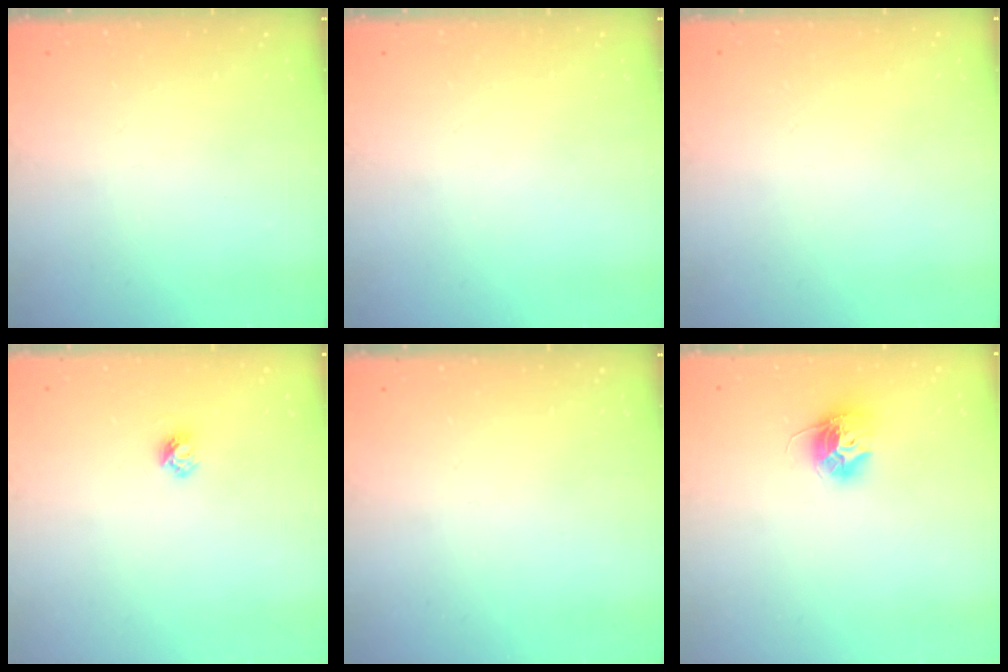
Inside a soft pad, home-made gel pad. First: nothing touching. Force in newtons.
{"total": 0.0}
{"total": 0.8, "press": 0.8, "slide": 0.0}
{"total": 3.9, "press": 3.8, "slide": 0.7}
{"total": 0.0}
{"total": 10.3, "press": 10.3, "slide": 0.4}